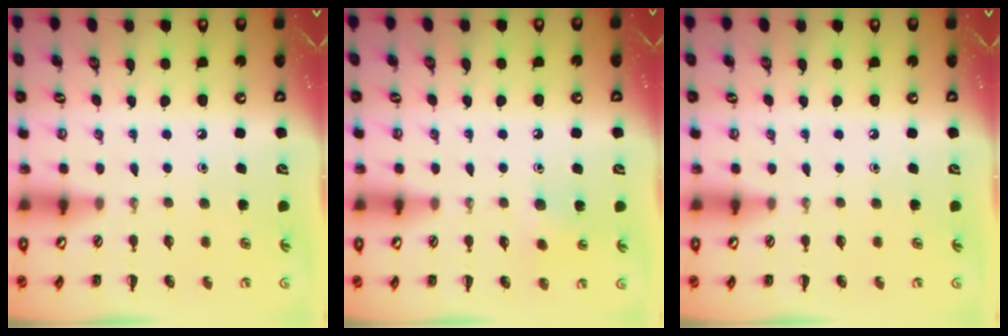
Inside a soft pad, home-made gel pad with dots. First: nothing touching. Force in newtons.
{"total": 5.8, "press": 5.6, "slide": 1.5}
{"total": 0.0}